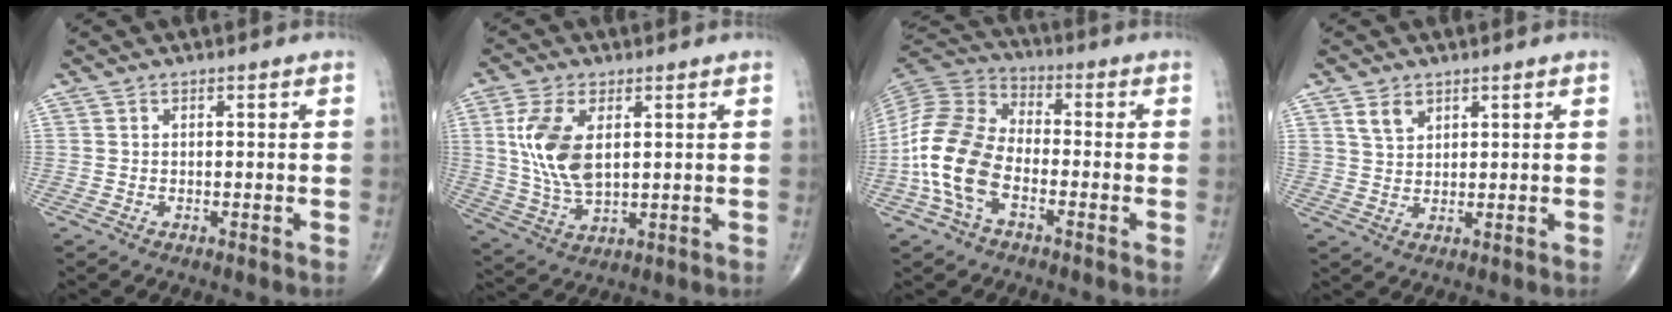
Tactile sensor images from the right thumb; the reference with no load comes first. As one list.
[{"total": 12.2, "force": [2.8, 6.3, 10.1], "torque": [-0.209, -0.011, 0.062]}, {"total": 14.6, "force": [-4.4, 8.6, 11.0], "torque": [-0.231, 0.033, -0.093]}, {"total": 3.8, "force": [2.3, 2.4, 1.8], "torque": [-0.019, -0.013, 0.048]}]